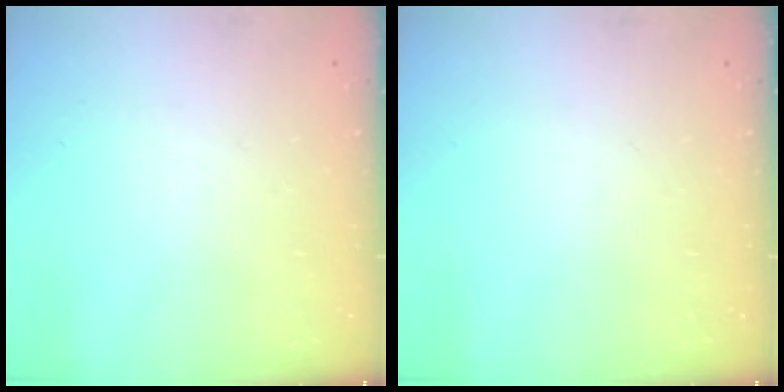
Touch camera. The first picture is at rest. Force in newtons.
{"total": 0.0}